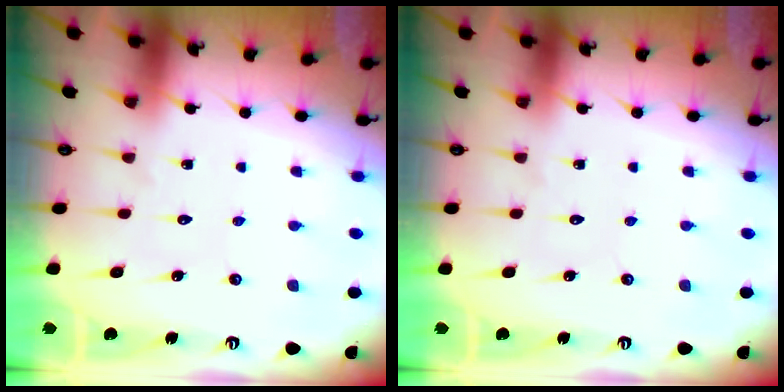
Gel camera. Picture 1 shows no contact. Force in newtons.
{"total": 0.0}